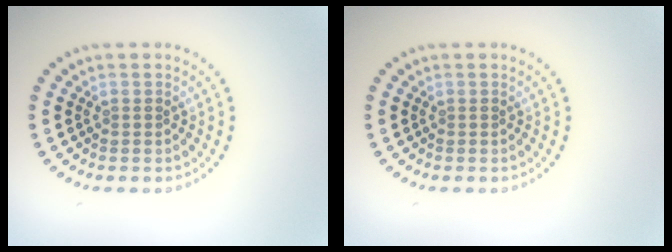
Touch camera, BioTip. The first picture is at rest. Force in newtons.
{"total": 0.0}